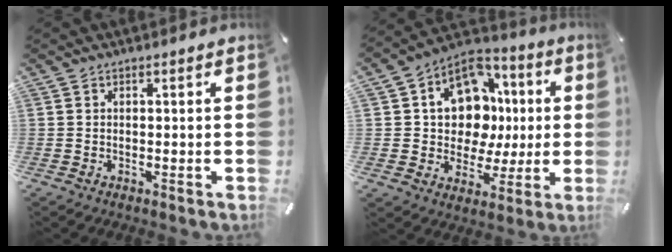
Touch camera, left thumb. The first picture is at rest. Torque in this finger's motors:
{"motor_torque": [1.73, 3.27, 0.69, -0.38, 0.39]}